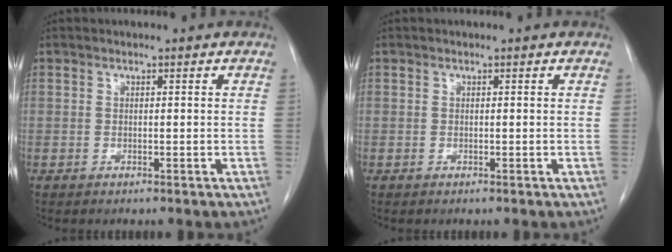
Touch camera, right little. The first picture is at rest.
{"total": 0.0}